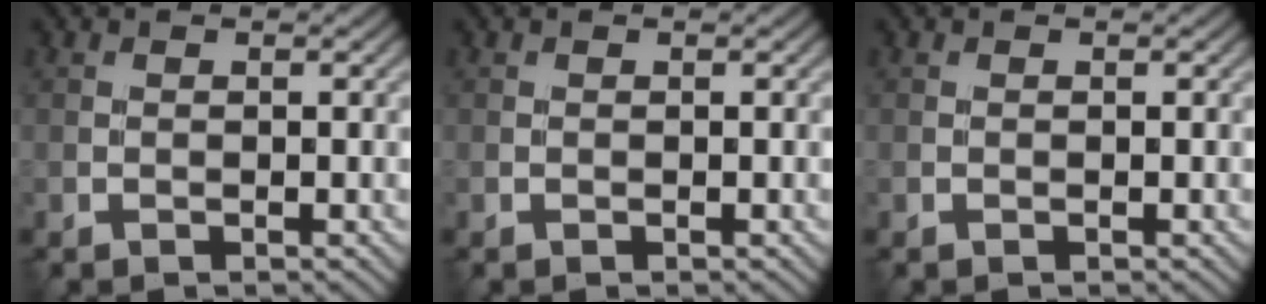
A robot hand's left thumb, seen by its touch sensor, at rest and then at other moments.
{"total": 0.0}
{"total": 0.0}